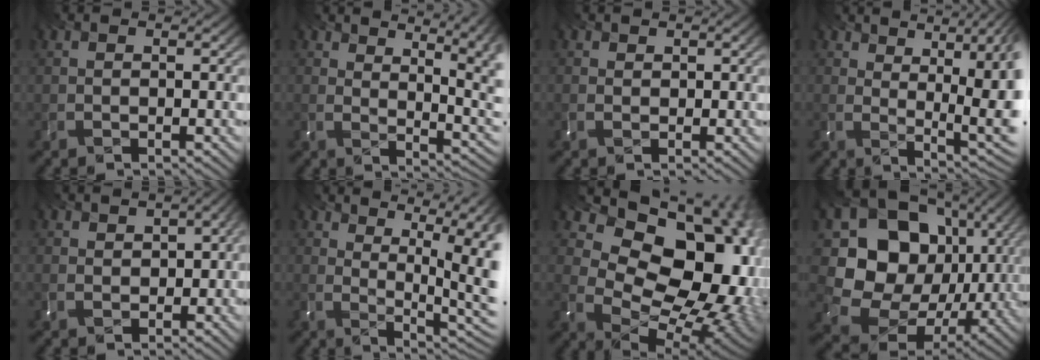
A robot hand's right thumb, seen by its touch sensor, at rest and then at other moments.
{"total": 8.9, "force": [5.0, 3.4, 6.5], "torque": [-0.128, -0.004, 0.094]}
{"total": 1.1, "force": [0.1, -0.3, -1.0], "torque": [0.001, -0.009, 0.030]}
{"total": 9.2, "force": [2.1, 3.8, 8.1], "torque": [-0.126, 0.003, 0.056]}
{"total": 4.0, "force": [0.2, 2.7, 3.0], "torque": [-0.067, -0.002, 0.027]}
{"total": 10.9, "force": [4.4, 4.9, 8.8], "torque": [-0.160, 0.015, 0.099]}
{"total": 16.7, "force": [3.7, 11.8, 11.2], "torque": [-0.161, -0.004, 0.108]}
{"total": 15.0, "force": [-0.9, 13.1, 7.1], "torque": [-0.172, -0.038, 0.012]}